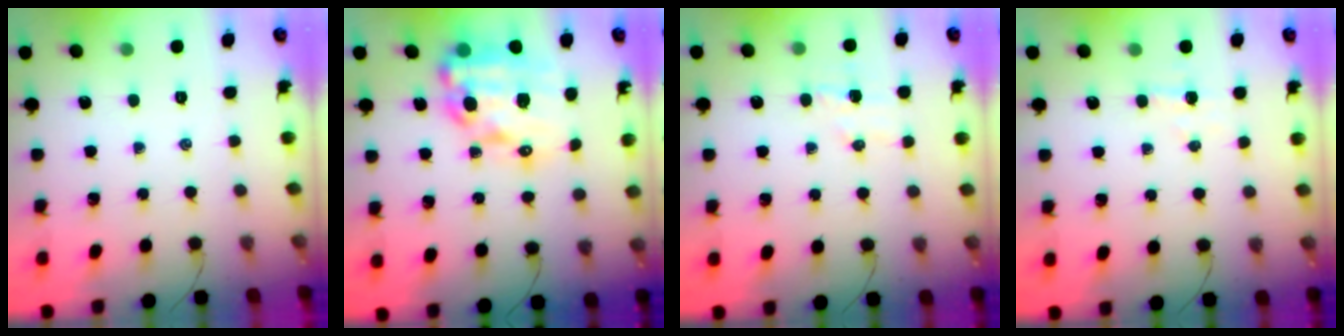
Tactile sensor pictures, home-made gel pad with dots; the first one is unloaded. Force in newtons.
{"total": 17.1, "press": 16.7, "slide": 3.8}
{"total": 5.4, "press": 5.3, "slide": 1.1}
{"total": 3.2, "press": 3.1, "slide": 0.8}